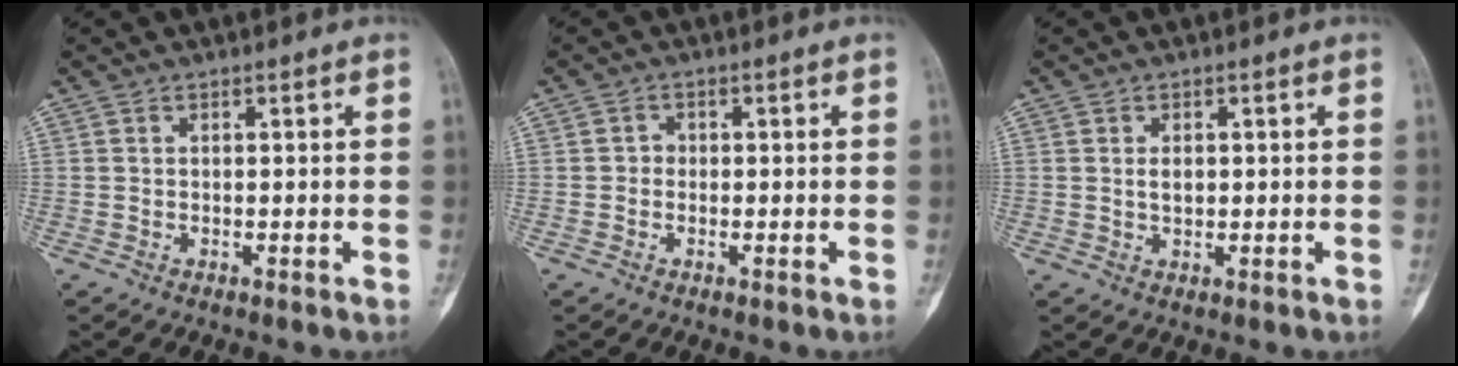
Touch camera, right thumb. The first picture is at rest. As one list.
[{"total": 1.4, "force": [-0.2, 1.2, 0.5], "torque": [0.002, 0.006, -0.009]}, {"total": 2.0, "force": [0.3, 1.3, 1.5], "torque": [-0.019, -0.002, 0.007]}]